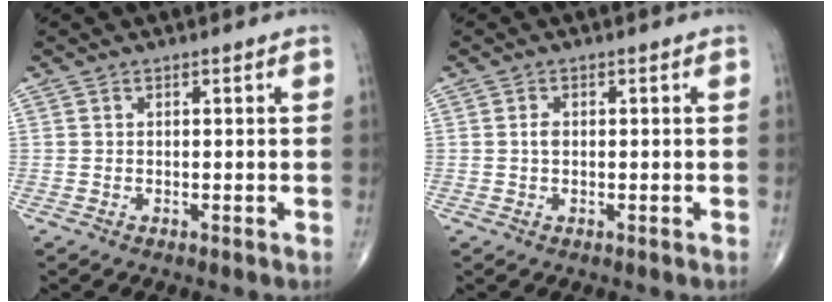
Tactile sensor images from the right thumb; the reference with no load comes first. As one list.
[{"total": 1.3, "force": [0.0, 0.9, 1.0], "torque": [-0.018, 0.002, -0.001]}]